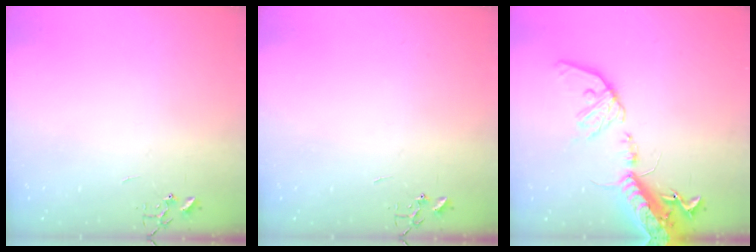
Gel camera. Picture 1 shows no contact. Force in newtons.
{"total": 0.0}
{"total": 20.9, "press": 20.4, "slide": 4.4}